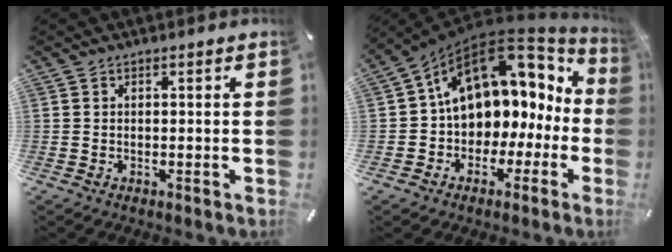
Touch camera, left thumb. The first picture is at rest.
{"total": 13.1, "force": [5.3, 9.7, 7.0], "torque": [-0.121, -0.040, 0.095]}